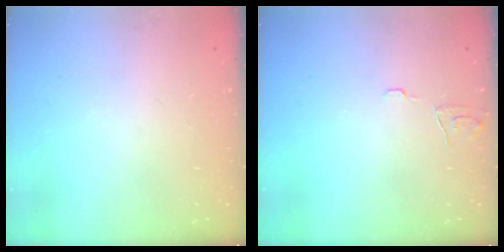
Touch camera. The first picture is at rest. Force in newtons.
{"total": 5.9, "press": 5.9, "slide": 0.5}